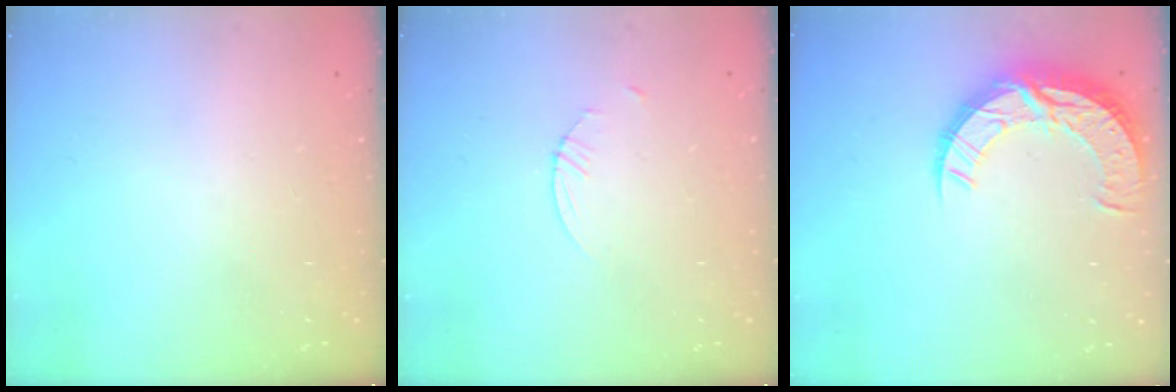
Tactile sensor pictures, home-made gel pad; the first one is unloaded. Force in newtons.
{"total": 1.6, "press": 1.5, "slide": 0.2}
{"total": 13.4, "press": 13.3, "slide": 0.8}